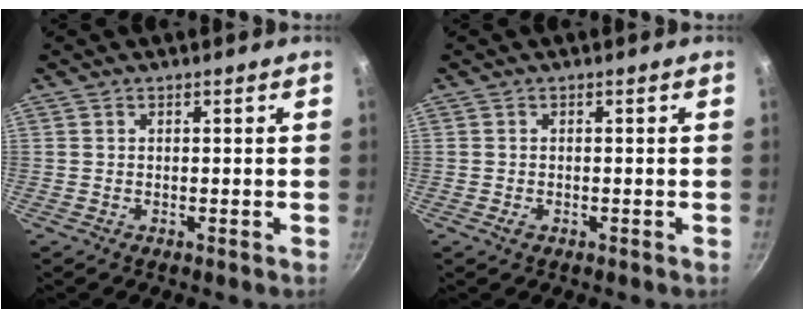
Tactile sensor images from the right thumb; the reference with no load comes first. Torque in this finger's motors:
{"motor_torque": [-0.13, -0.52, -0.42, 0.02, 0.00]}